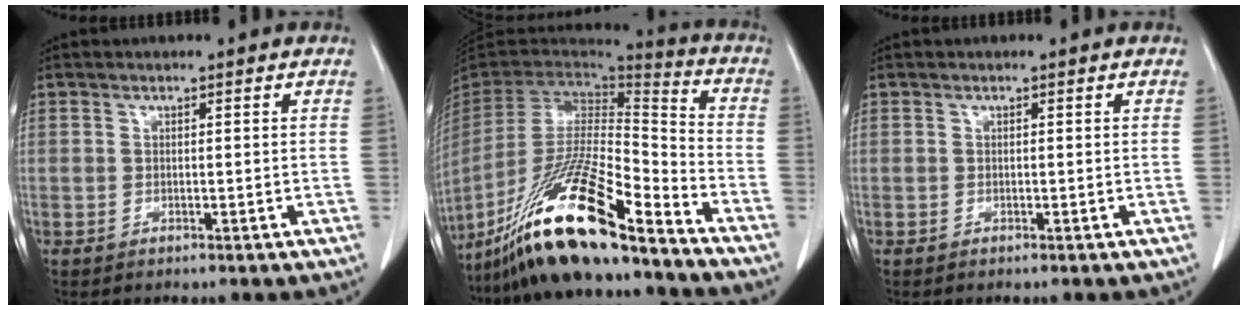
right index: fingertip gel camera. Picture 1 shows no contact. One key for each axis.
{"total": 22.5, "fx": -16.1, "fy": 2.5, "fz": 15.5, "tx": -0.300, "ty": -0.040, "tz": -0.294}
{"total": 0.0}